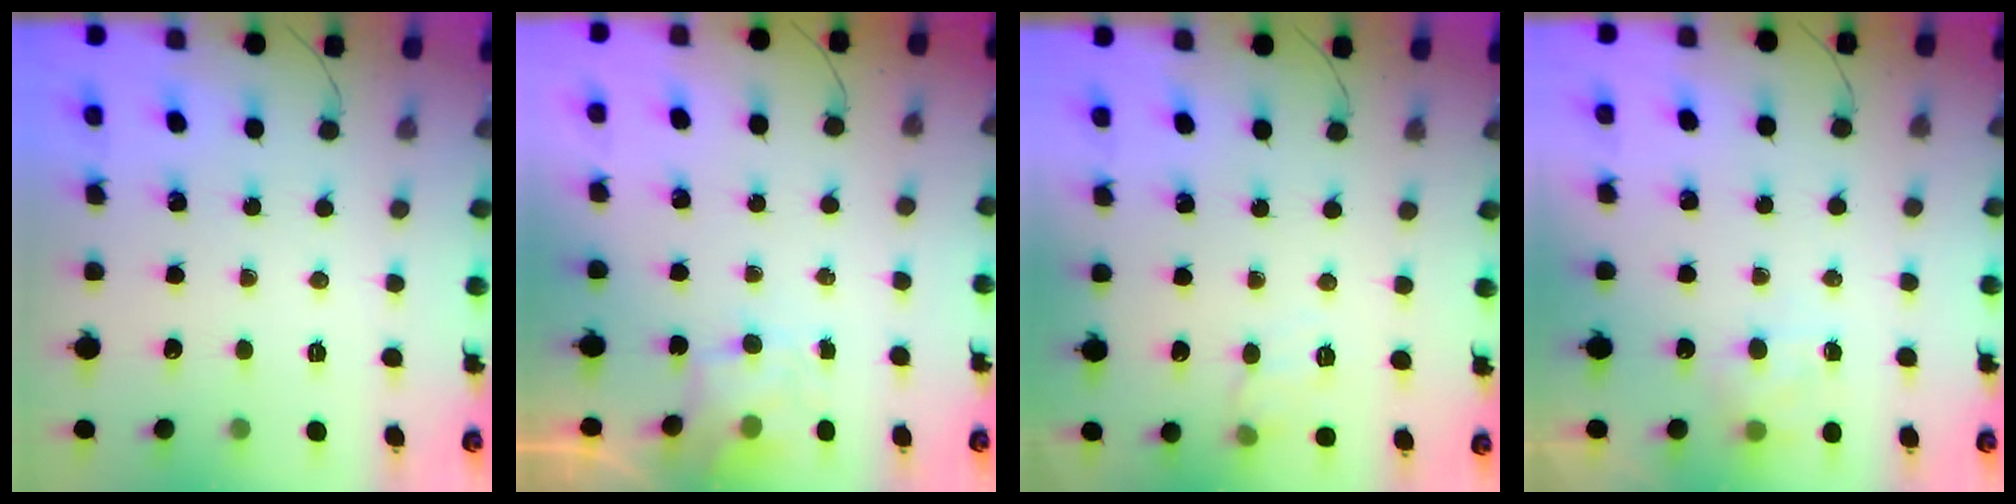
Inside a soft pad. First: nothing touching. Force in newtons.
{"total": 3.6, "press": 3.5, "slide": 0.9}
{"total": 9.3, "press": 9.2, "slide": 1.6}
{"total": 6.6, "press": 6.5, "slide": 1.5}